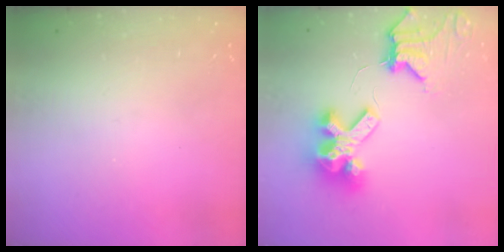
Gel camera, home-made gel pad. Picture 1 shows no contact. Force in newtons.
{"total": 13.4, "press": 13.3, "slide": 1.7}